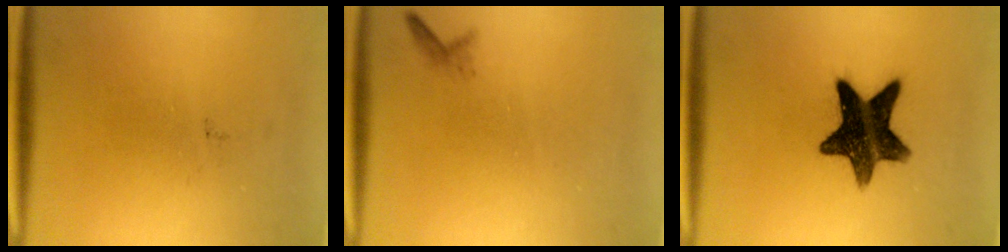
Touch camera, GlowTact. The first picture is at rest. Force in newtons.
{"total": 0.6}
{"total": 13.8}